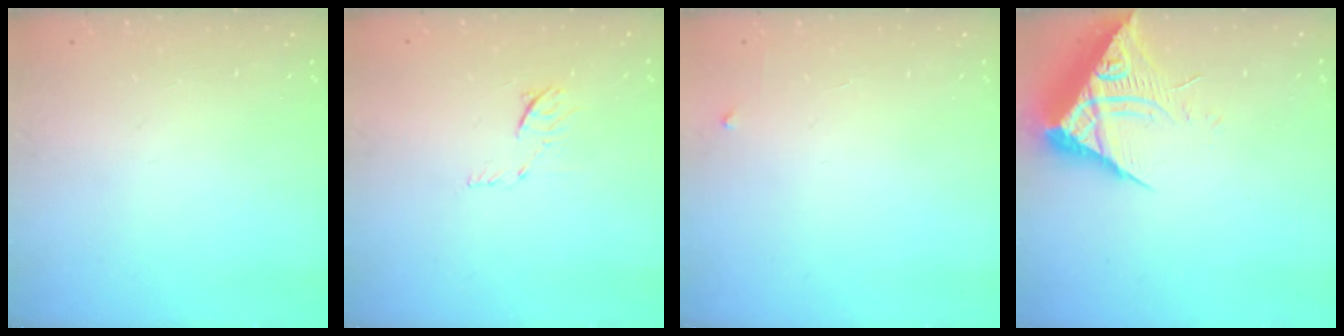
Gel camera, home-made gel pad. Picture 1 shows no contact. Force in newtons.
{"total": 5.7, "press": 5.6, "slide": 0.8}
{"total": 2.3, "press": 2.3, "slide": 0.3}
{"total": 8.8, "press": 8.7, "slide": 0.9}